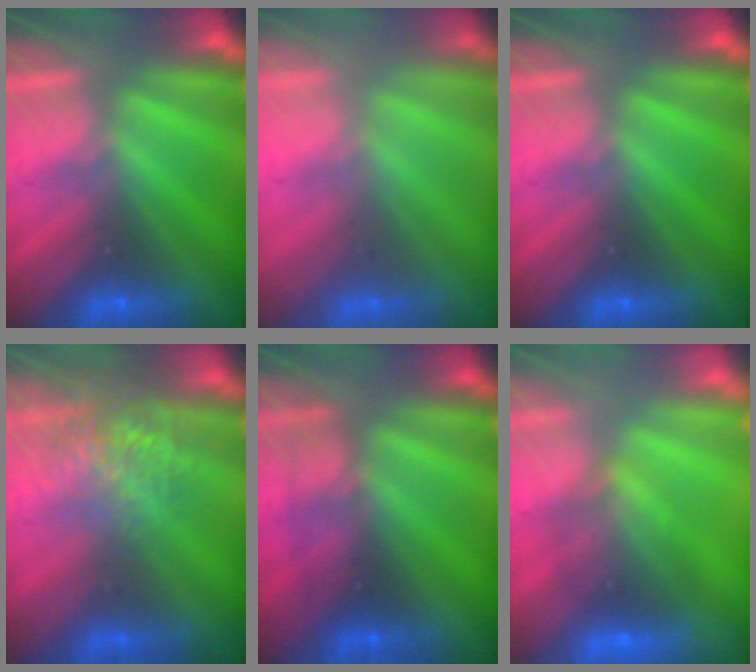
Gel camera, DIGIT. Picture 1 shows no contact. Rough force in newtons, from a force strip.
{"total": 2.5}
{"total": 0.0}
{"total": 3.8}
{"total": 2.7}
{"total": 7.2}